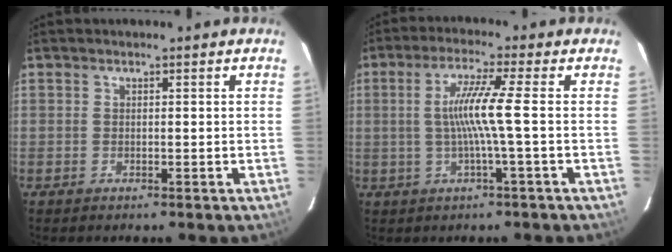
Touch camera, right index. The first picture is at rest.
{"total": 7.0, "force": [-0.6, -1.6, 6.8], "torque": [-0.137, -0.003, -0.008]}